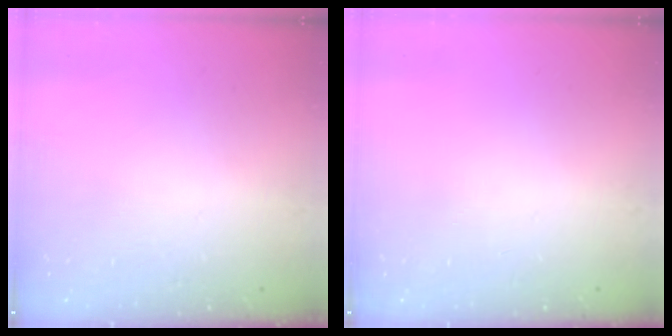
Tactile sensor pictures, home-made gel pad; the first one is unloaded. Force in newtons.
{"total": 0.0}